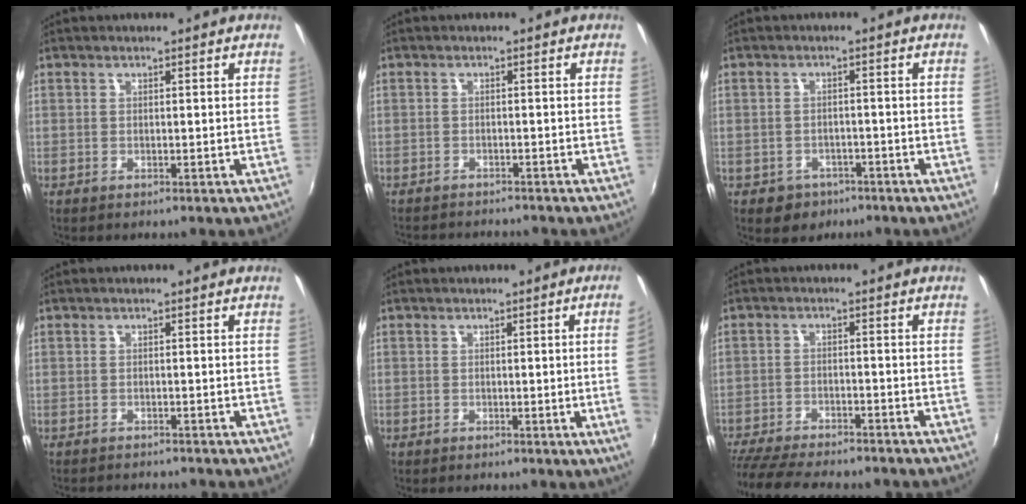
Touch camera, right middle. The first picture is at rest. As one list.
[{"total": 5.5, "force": [-5.2, 0.8, 1.5], "torque": [-0.043, -0.013, -0.080]}, {"total": 5.0, "force": [-2.9, 3.9, 1.1], "torque": [-0.036, 0.000, -0.036]}, {"total": 3.9, "force": [-3.7, 0.6, 1.1], "torque": [-0.031, -0.013, -0.057]}, {"total": 3.8, "force": [-0.1, -1.8, 3.3], "torque": [-0.051, -0.012, 0.002]}, {"total": 16.1, "force": [-13.8, 3.9, 7.4], "torque": [-0.162, -0.038, -0.215]}]